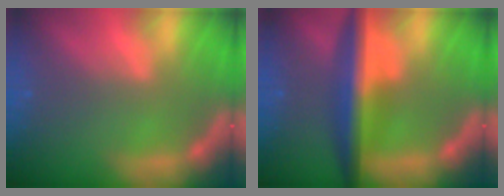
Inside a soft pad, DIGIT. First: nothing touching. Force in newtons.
{"total": 7.5}